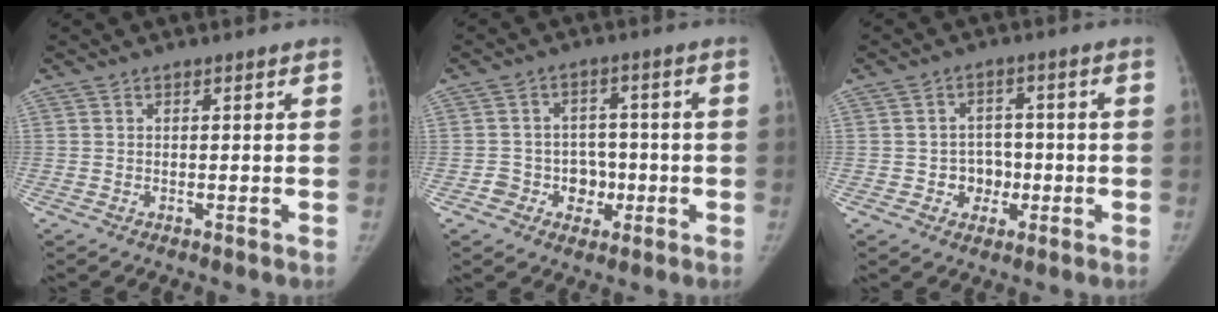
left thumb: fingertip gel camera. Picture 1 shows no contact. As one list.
[{"total": 6.8, "force": [-2.1, 6.1, 2.2], "torque": [0.011, 0.023, -0.029]}, {"total": 5.3, "force": [-1.3, 4.7, 2.1], "torque": [0.003, 0.014, -0.021]}]